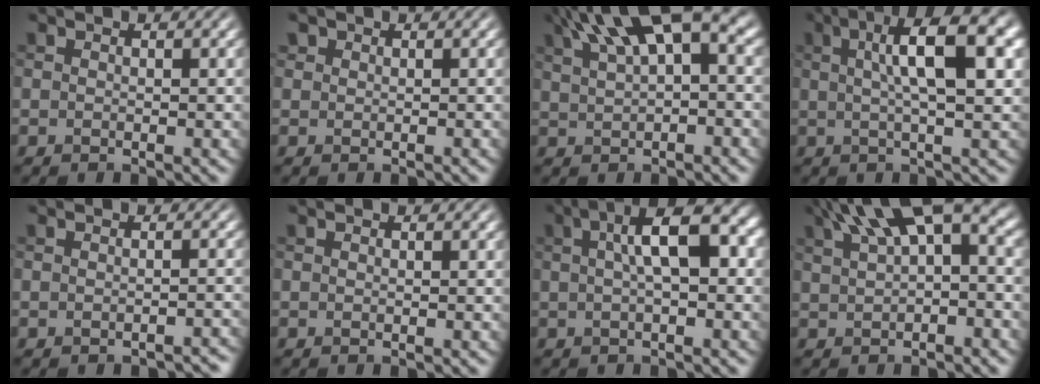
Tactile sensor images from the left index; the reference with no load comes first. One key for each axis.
{"total": 1.0, "fx": 0.6, "fy": 0.8, "fz": 0.1, "tx": 0.003, "ty": -0.001, "tz": 0.003}
{"total": 10.4, "fx": 5.2, "fy": 3.7, "fz": 8.1, "tx": -0.156, "ty": 0.027, "tz": 0.089}
{"total": 8.8, "fx": 2.6, "fy": 2.2, "fz": 8.2, "tx": -0.117, "ty": 0.020, "tz": 0.033}
{"total": 1.3, "fx": -1.2, "fy": 0.1, "fz": 0.3, "tx": 0.000, "ty": 0.005, "tz": -0.013}
{"total": 0.0}
{"total": 6.8, "fx": 1.5, "fy": 2.1, "fz": 6.2, "tx": -0.101, "ty": 0.017, "tz": 0.019}
{"total": 9.5, "fx": 4.2, "fy": 3.8, "fz": 7.6, "tx": -0.132, "ty": 0.025, "tz": 0.067}